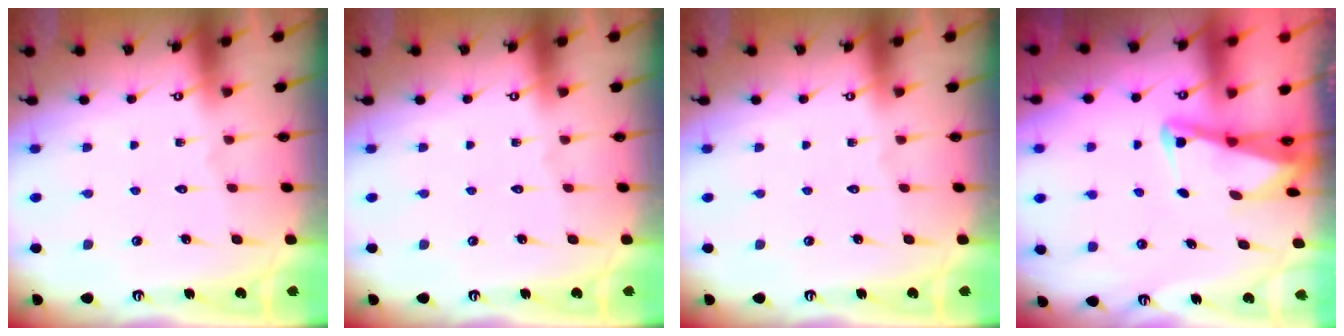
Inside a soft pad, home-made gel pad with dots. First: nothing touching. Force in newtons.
{"total": 0.0}
{"total": 0.0}
{"total": 3.4, "press": 3.4, "slide": 0.5}